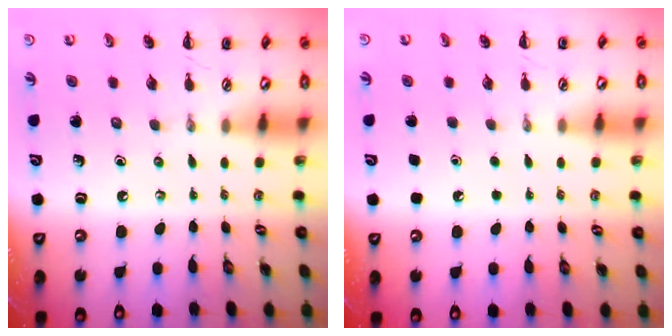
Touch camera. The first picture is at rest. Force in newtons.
{"total": 2.3, "press": 2.3, "slide": 0.1}